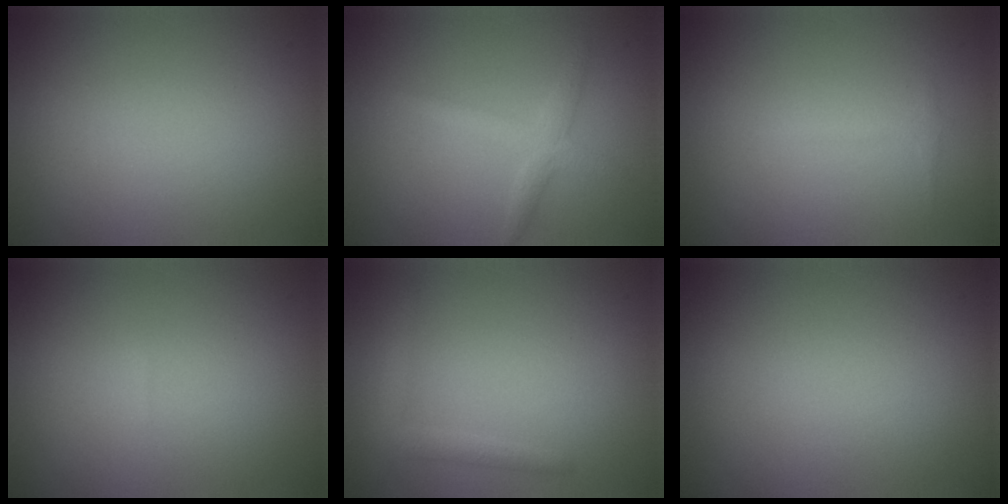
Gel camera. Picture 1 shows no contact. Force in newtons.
{"total": 2.1, "press": 2.1, "slide": 0.1}
{"total": 0.7, "press": 0.7, "slide": 0.1}
{"total": 0.0}
{"total": 1.8, "press": 1.8, "slide": 0.2}
{"total": 0.0}